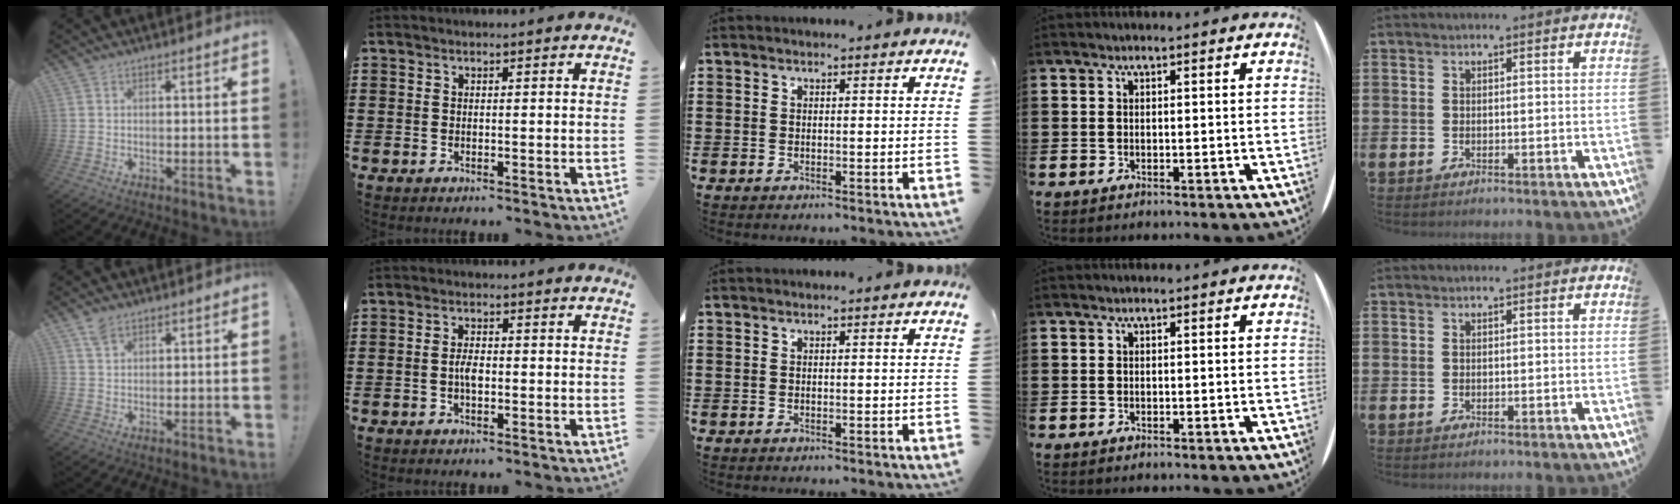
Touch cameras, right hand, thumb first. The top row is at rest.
{"thumb": {"total": 3.4, "force": [2.3, 1.8, 1.7], "torque": [-0.029, -0.007, 0.044]}, "index": {"total": 2.6, "force": [-0.5, 1.1, 2.3], "torque": [-0.044, 0.004, -0.010]}}